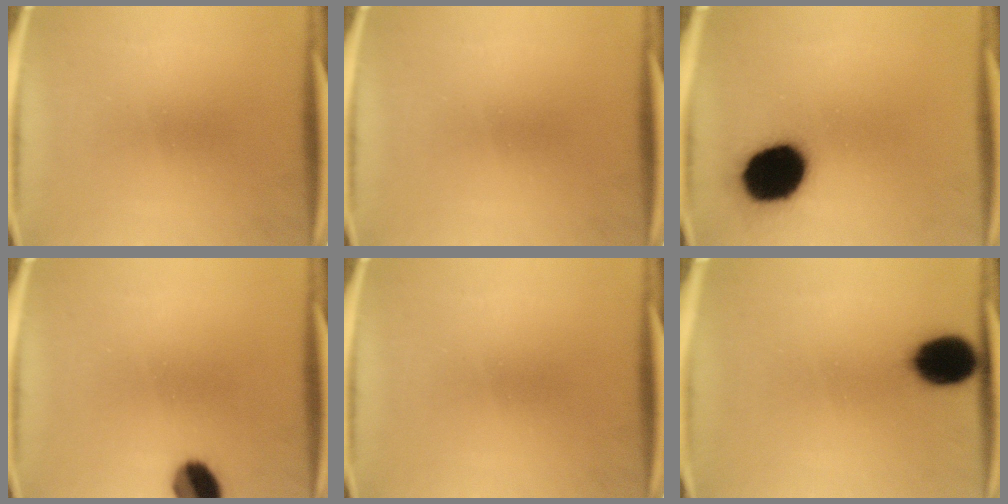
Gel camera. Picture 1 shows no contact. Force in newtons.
{"total": 0.0}
{"total": 18.4}
{"total": 7.5}
{"total": 0.0}
{"total": 10.2}